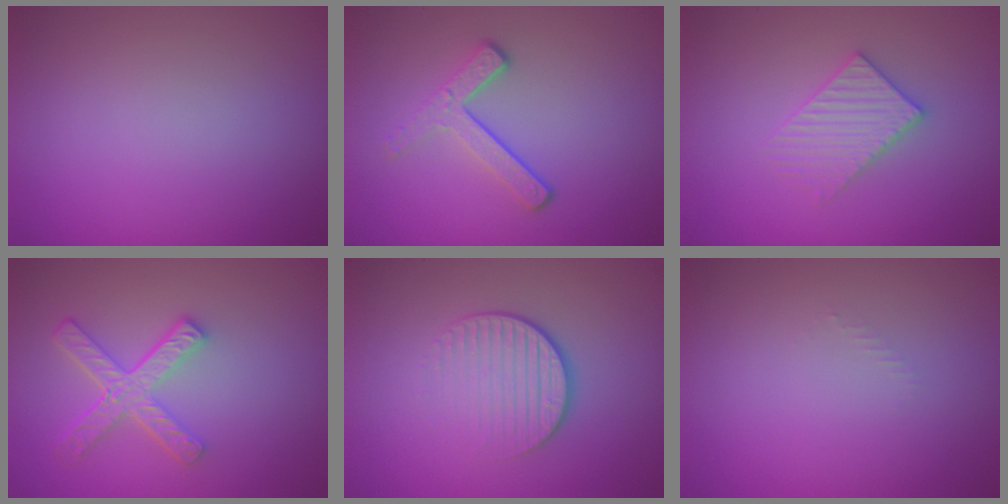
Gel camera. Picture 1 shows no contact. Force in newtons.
{"total": 3.2, "press": 2.2, "slide": 2.3}
{"total": 3.0, "press": 3.0, "slide": 0.5}
{"total": 4.5, "press": 3.3, "slide": 3.0}
{"total": 4.1, "press": 2.6, "slide": 3.2}
{"total": 0.5, "press": 0.5, "slide": 0.2}